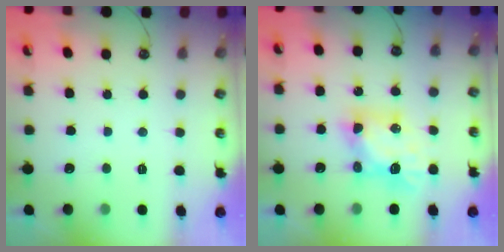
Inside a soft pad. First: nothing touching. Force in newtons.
{"total": 7.0, "press": 7.0, "slide": 0.3}